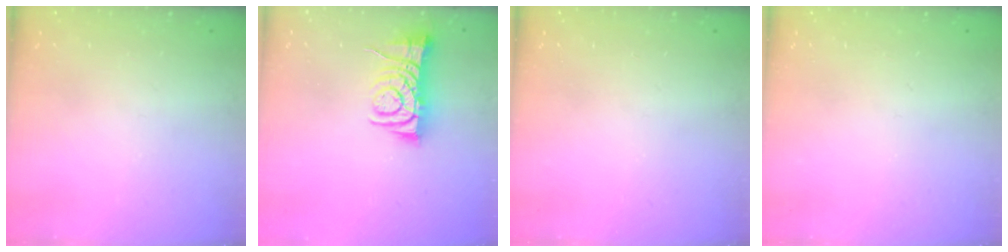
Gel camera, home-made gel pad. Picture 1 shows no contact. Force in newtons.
{"total": 7.6, "press": 7.5, "slide": 1.0}
{"total": 0.0}
{"total": 0.0}